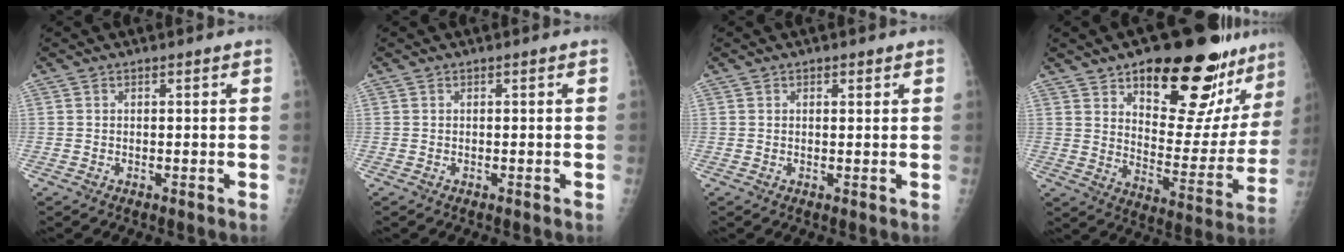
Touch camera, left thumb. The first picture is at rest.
{"total": 0.0}
{"total": 1.1, "force": [0.7, 0.6, 0.6], "torque": [-0.003, -0.003, 0.008]}
{"total": 26.3, "force": [17.5, 10.1, 16.8], "torque": [-0.183, -0.087, 0.249]}